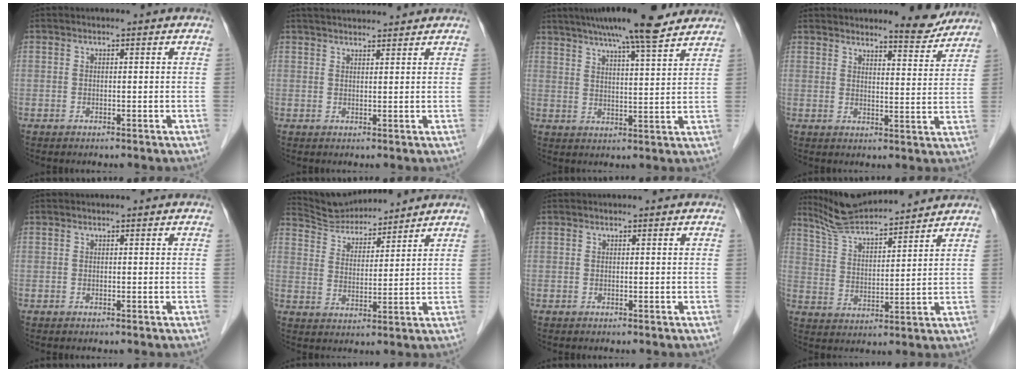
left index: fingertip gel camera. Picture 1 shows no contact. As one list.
[{"total": 7.1, "force": [6.7, 0.9, 2.2], "torque": [-0.035, 0.030, 0.095]}, {"total": 14.7, "force": [12.0, 1.2, 8.4], "torque": [-0.130, 0.024, 0.169]}, {"total": 6.9, "force": [6.5, 1.2, 1.7], "torque": [-0.019, -0.020, 0.076]}, {"total": 0.0}, {"total": 9.0, "force": [8.9, 1.3, 1.2], "torque": [-0.031, 0.017, 0.166]}, {"total": 0.0}, {"total": 12.8, "force": [12.0, 0.7, 4.2], "torque": [-0.083, 0.019, 0.209]}]